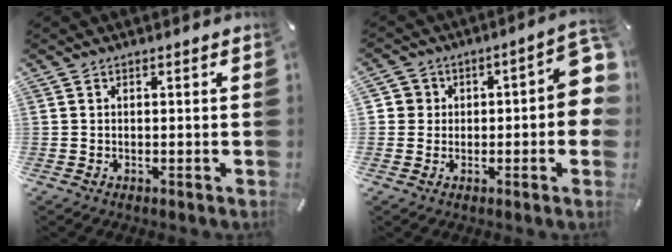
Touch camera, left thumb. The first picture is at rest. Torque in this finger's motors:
{"motor_torque": [-0.30, 1.04, 0.13, 0.09, 0.03]}